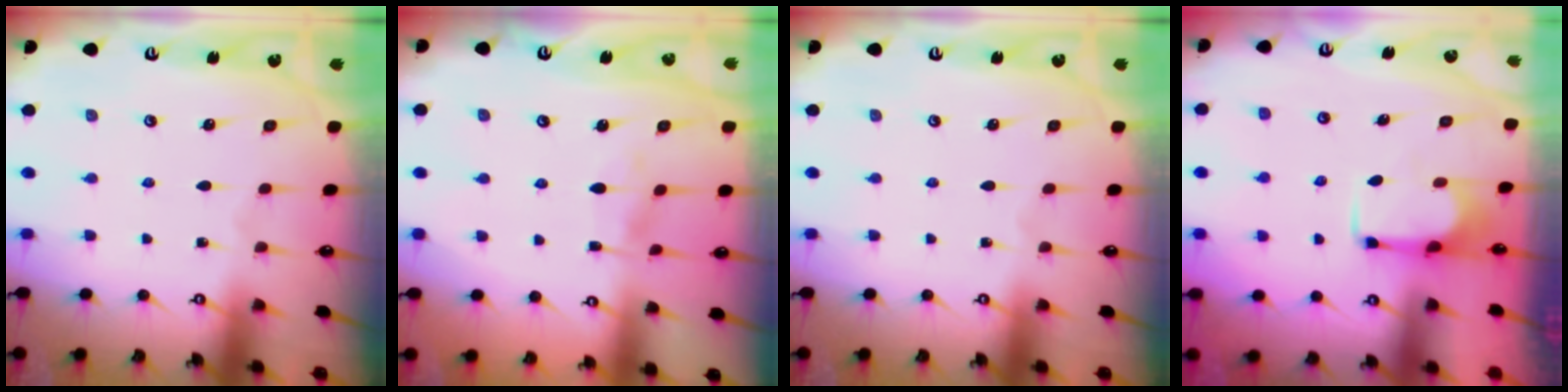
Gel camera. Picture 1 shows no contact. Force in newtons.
{"total": 4.5, "press": 4.4, "slide": 0.2}
{"total": 0.0}
{"total": 2.5, "press": 2.4, "slide": 0.9}